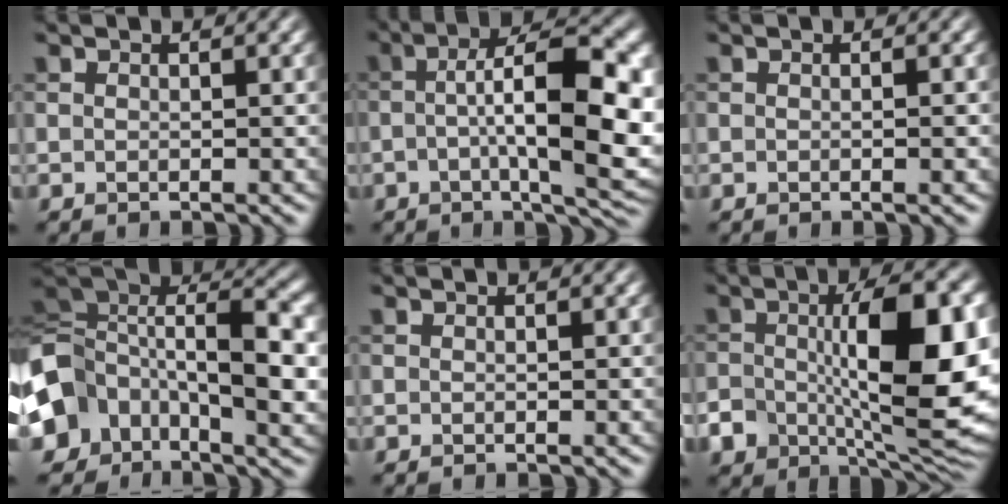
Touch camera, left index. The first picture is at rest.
{"total": 11.8, "force": [-0.1, 3.5, 11.3], "torque": [-0.165, 0.002, 0.003]}
{"total": 1.2, "force": [-0.1, 0.3, 1.2], "torque": [-0.012, 0.000, -0.004]}
{"total": 12.6, "force": [-0.6, 8.6, 9.2], "torque": [-0.167, 0.007, -0.013]}
{"total": 0.0}
{"total": 12.7, "force": [-1.0, 5.4, 11.4], "torque": [-0.189, -0.012, -0.011]}